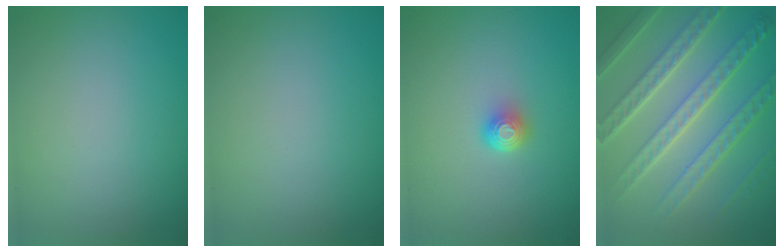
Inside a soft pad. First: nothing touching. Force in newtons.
{"total": 0.0}
{"total": 1.6, "press": 1.2, "slide": 1.1}
{"total": 9.0, "press": 6.4, "slide": 6.4}